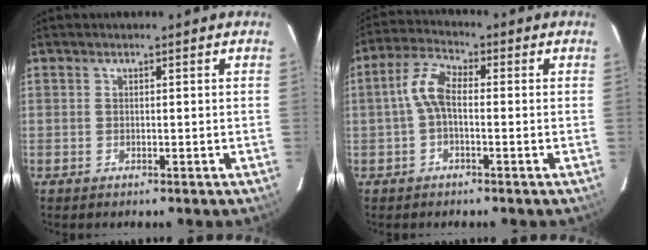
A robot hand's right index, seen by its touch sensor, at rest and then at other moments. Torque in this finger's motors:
{"motor_torque": [0.61, -0.20, 0.43, 0.12]}